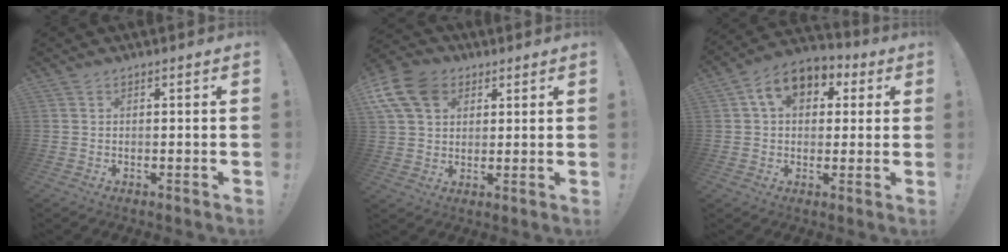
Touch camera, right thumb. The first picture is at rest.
{"total": 13.8, "force": [5.5, 10.0, 7.8], "torque": [-0.156, -0.020, 0.109]}
{"total": 11.2, "force": [4.0, 8.0, 6.7], "torque": [-0.105, 0.001, 0.077]}